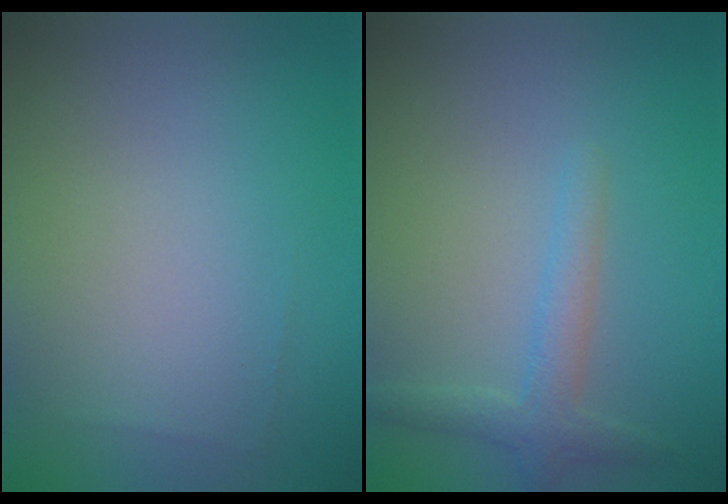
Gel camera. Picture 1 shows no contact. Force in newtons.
{"total": 2.3, "press": 2.3, "slide": 0.2}